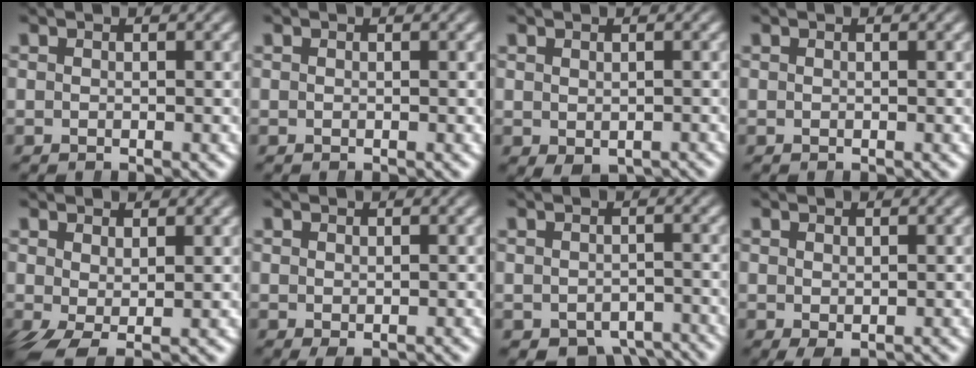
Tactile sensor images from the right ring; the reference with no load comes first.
{"total": 0.0}
{"total": 1.9, "force": [-1.0, 1.3, 1.0], "torque": [-0.012, -0.017, -0.004]}
{"total": 0.0}
{"total": 2.4, "force": [-1.0, 1.1, 1.9], "torque": [-0.039, -0.018, -0.002]}
{"total": 1.0, "force": [-0.3, 0.6, 0.7], "torque": [-0.010, -0.006, 0.002]}
{"total": 6.4, "force": [-5.3, 3.1, 1.8], "torque": [-0.008, -0.023, -0.079]}
{"total": 1.4, "force": [-0.5, 0.9, 1.0], "torque": [-0.014, -0.009, 0.002]}